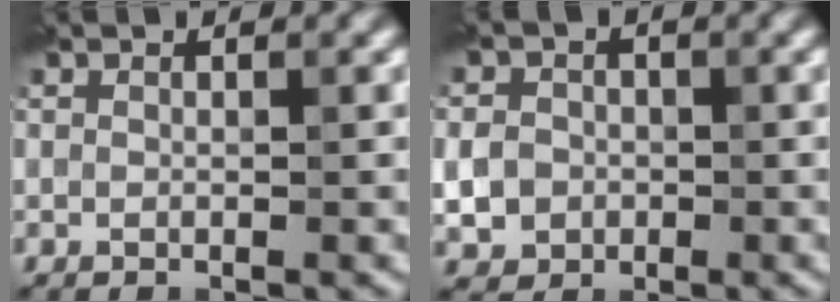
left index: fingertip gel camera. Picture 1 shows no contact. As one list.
[{"total": 3.6, "force": [-0.5, 3.3, 1.3], "torque": [-0.012, -0.001, -0.017]}]